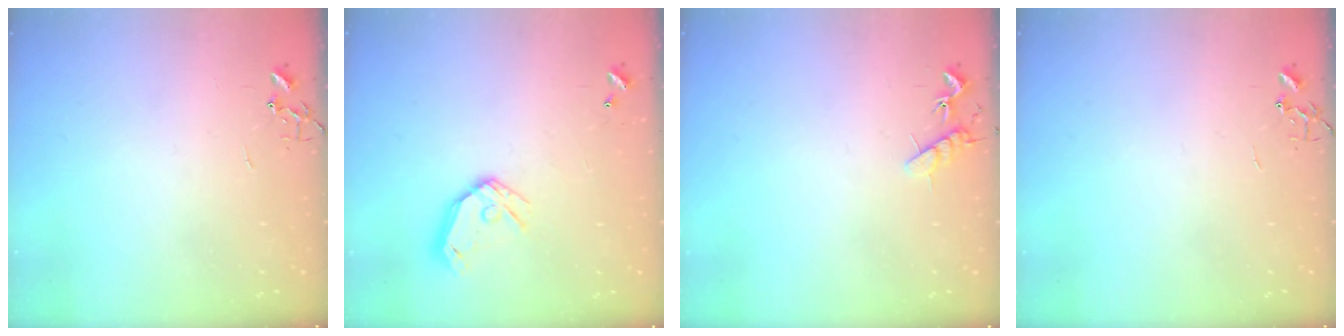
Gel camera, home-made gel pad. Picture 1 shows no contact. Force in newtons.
{"total": 11.2, "press": 11.0, "slide": 1.8}
{"total": 7.0, "press": 6.9, "slide": 0.6}
{"total": 0.0}